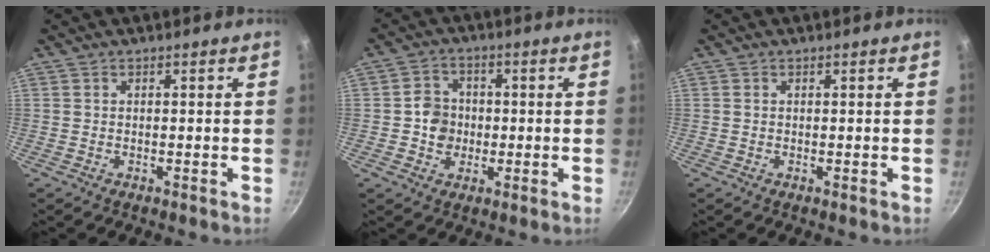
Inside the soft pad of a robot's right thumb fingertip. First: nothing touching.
{"total": 6.1, "force": [-0.4, 5.4, 2.9], "torque": [-0.022, 0.010, -0.014]}
{"total": 0.0}